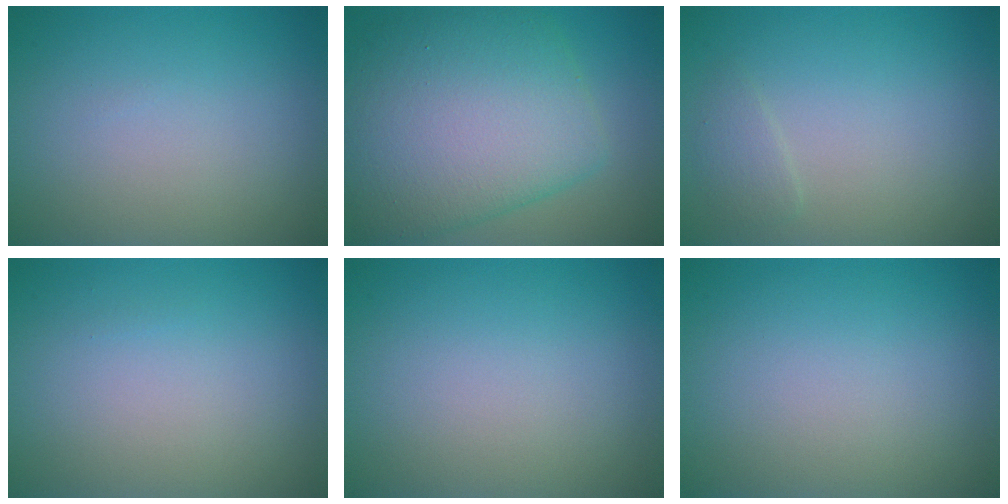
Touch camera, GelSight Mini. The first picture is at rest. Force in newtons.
{"total": 10.3, "press": 10.3, "slide": 0.2}
{"total": 1.1, "press": 1.1, "slide": 0.0}
{"total": 0.0}
{"total": 0.0}
{"total": 0.0}